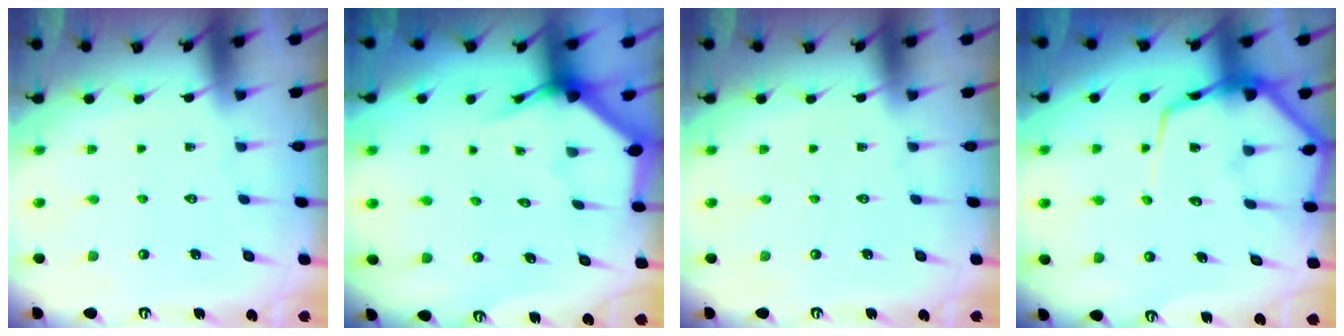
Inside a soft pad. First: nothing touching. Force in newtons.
{"total": 3.4, "press": 3.4, "slide": 0.2}
{"total": 0.0}
{"total": 11.3, "press": 11.2, "slide": 1.2}